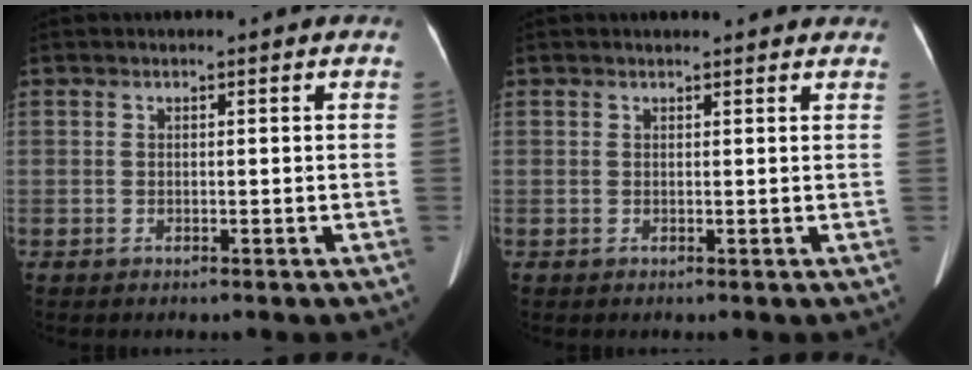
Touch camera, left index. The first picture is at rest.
{"total": 4.7, "force": [4.4, 0.7, 1.2], "torque": [-0.014, 0.013, 0.041]}